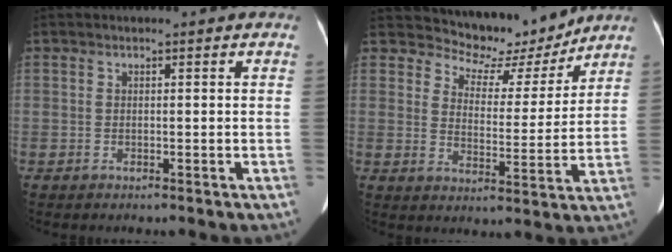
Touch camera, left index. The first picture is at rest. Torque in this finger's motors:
{"motor_torque": [-0.21, -0.24, -0.09, -0.05]}